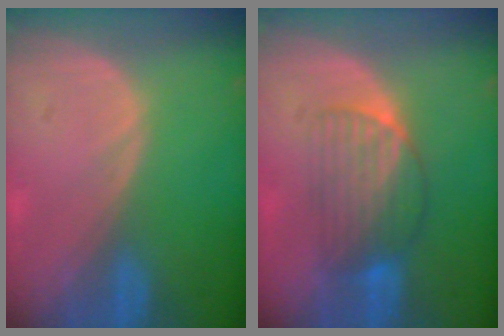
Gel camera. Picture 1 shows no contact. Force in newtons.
{"total": 6.7, "press": 6.3, "slide": 2.3}